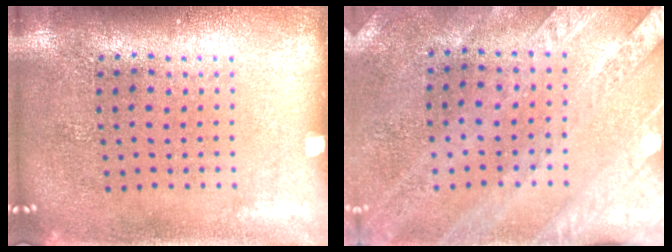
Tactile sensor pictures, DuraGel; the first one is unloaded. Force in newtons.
{"total": 2.5, "press": 2.1, "slide": 1.3}